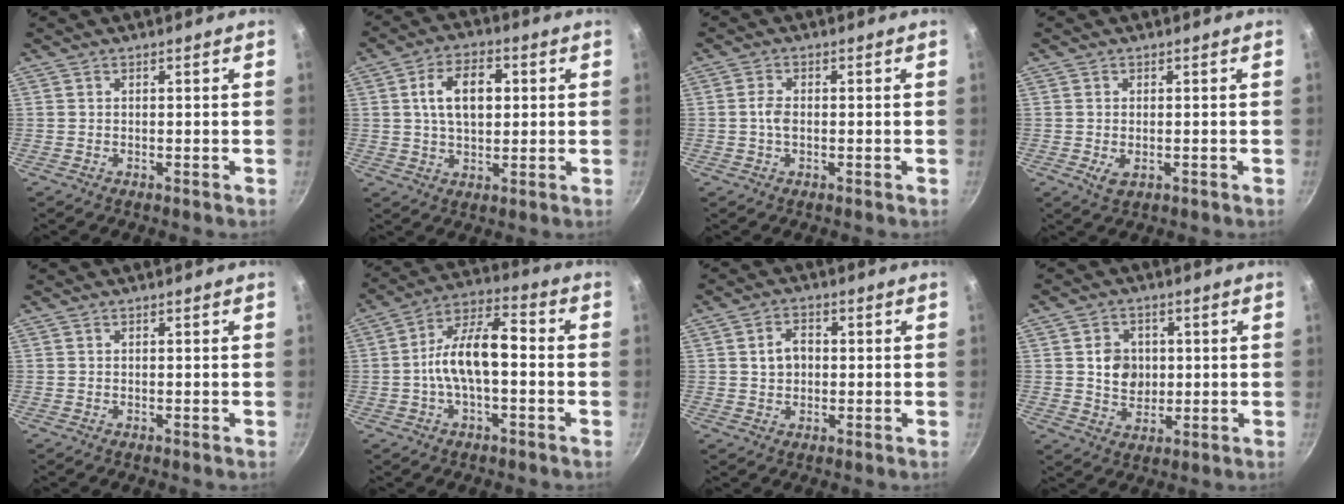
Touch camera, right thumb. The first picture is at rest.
{"total": 10.1, "force": [1.8, 6.1, 7.8], "torque": [-0.117, 0.009, 0.027]}
{"total": 2.6, "force": [-0.3, 1.6, 2.1], "torque": [-0.045, 0.007, -0.009]}
{"total": 2.7, "force": [-0.6, 1.6, 2.2], "torque": [-0.039, -0.007, -0.008]}
{"total": 0.0}
{"total": 12.4, "force": [-1.3, 5.6, 11.0], "torque": [-0.182, 0.044, -0.037]}
{"total": 4.9, "force": [0.4, 3.8, 3.1], "torque": [-0.033, 0.010, 0.005]}
{"total": 7.0, "force": [0.8, 5.8, 3.7], "torque": [-0.034, -0.003, 0.015]}